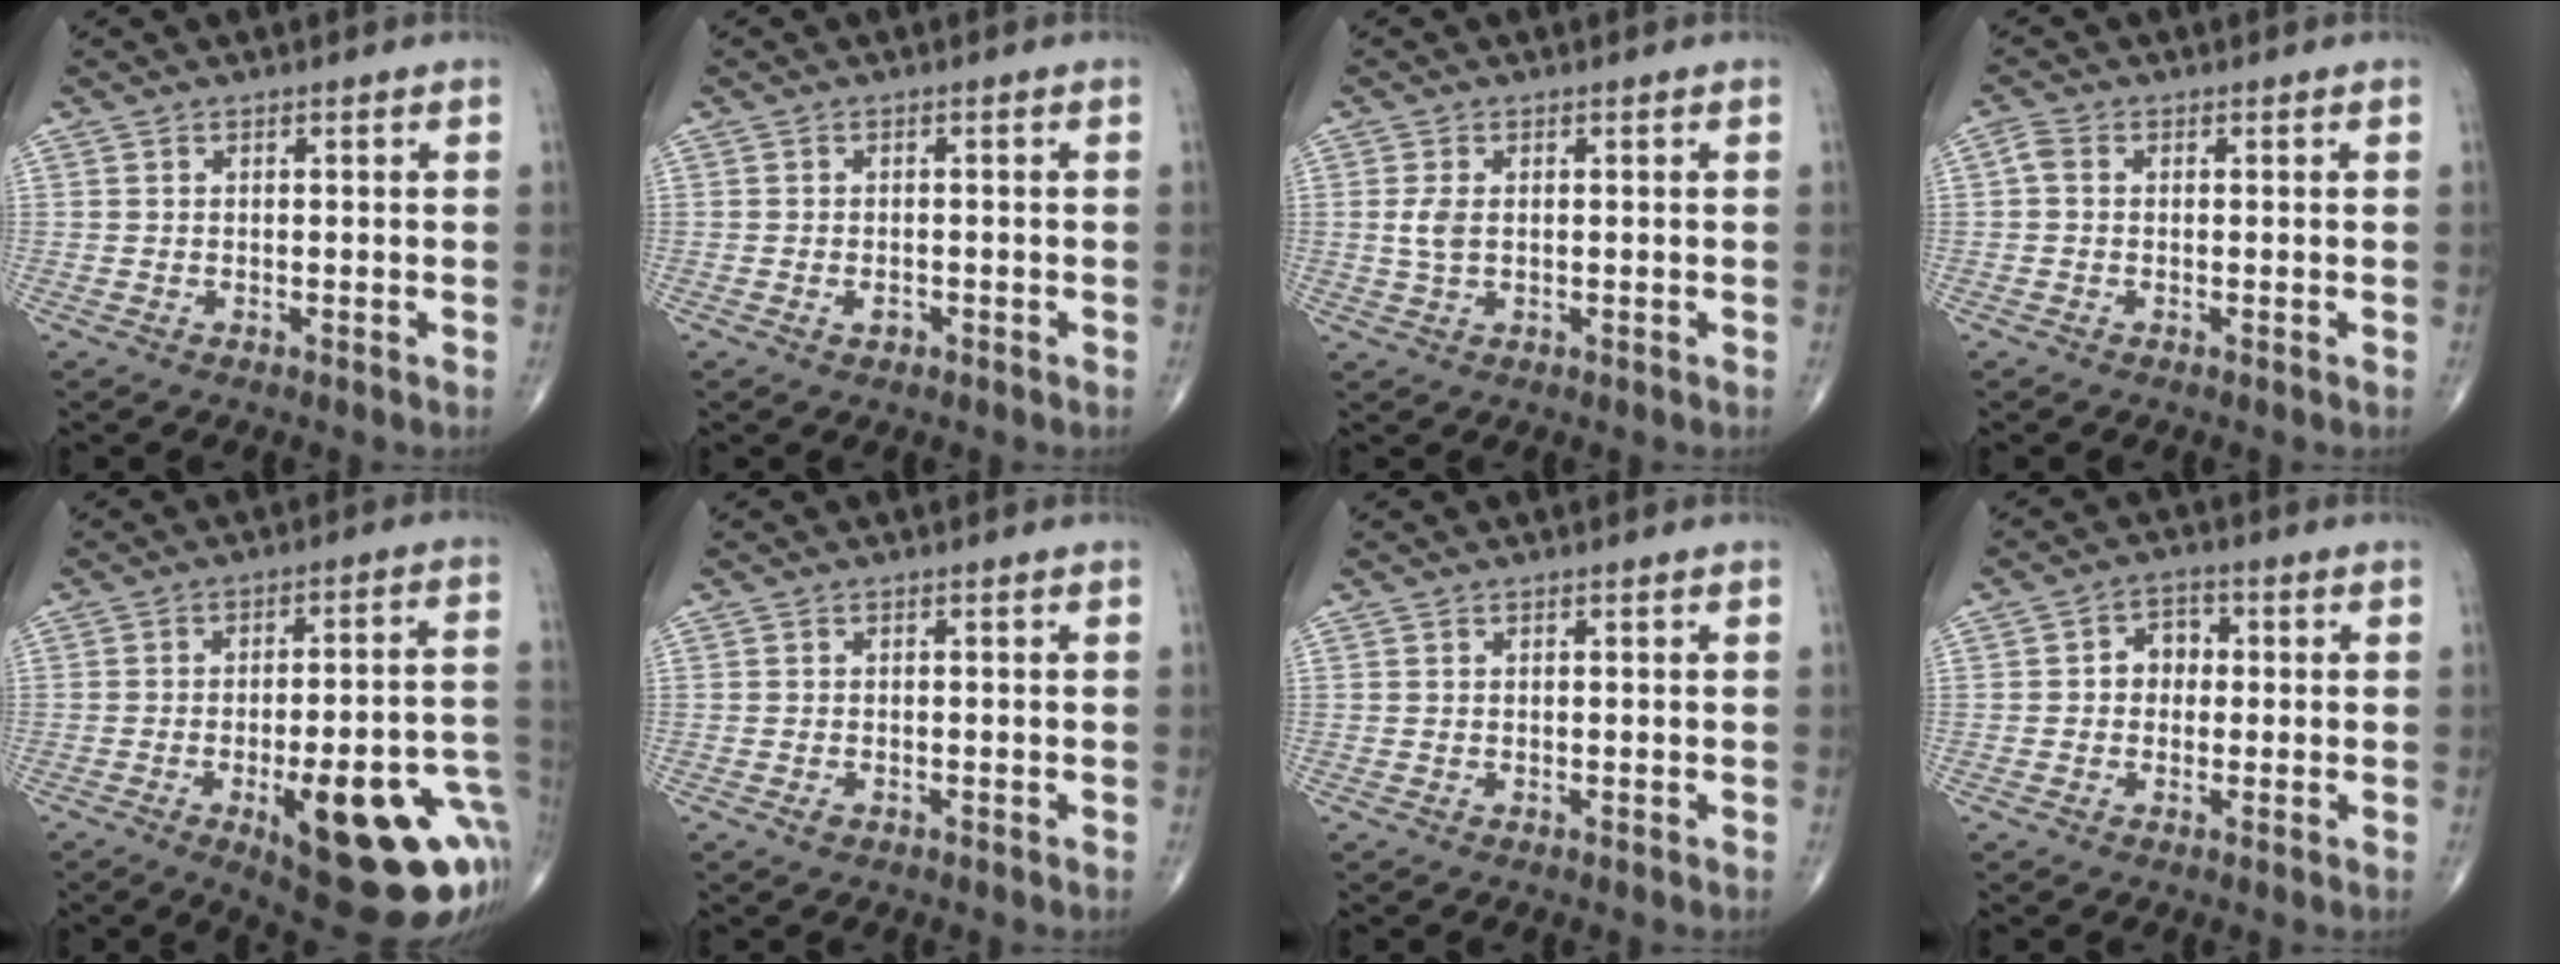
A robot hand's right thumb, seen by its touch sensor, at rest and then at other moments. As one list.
[{"total": 1.4, "force": [-0.7, 0.9, 0.9], "torque": [-0.011, 0.004, -0.012]}, {"total": 2.9, "force": [0.3, 1.6, 2.4], "torque": [-0.057, 0.001, 0.007]}, {"total": 2.0, "force": [0.1, 1.4, 1.3], "torque": [-0.028, 0.004, -0.005]}, {"total": 24.8, "force": [-8.5, 8.0, 21.9], "torque": [-0.214, 0.023, -0.092]}, {"total": 1.0, "force": [-0.6, 0.6, 0.6], "torque": [-0.010, 0.002, -0.011]}, {"total": 0.0}, {"total": 4.4, "force": [0.1, 3.6, 2.6], "torque": [-0.017, 0.016, -0.007]}]